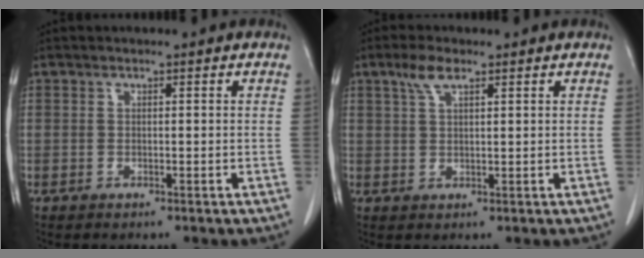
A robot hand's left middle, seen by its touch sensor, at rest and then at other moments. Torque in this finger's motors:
{"motor_torque": [0.53, -0.34, -0.08, -0.01]}